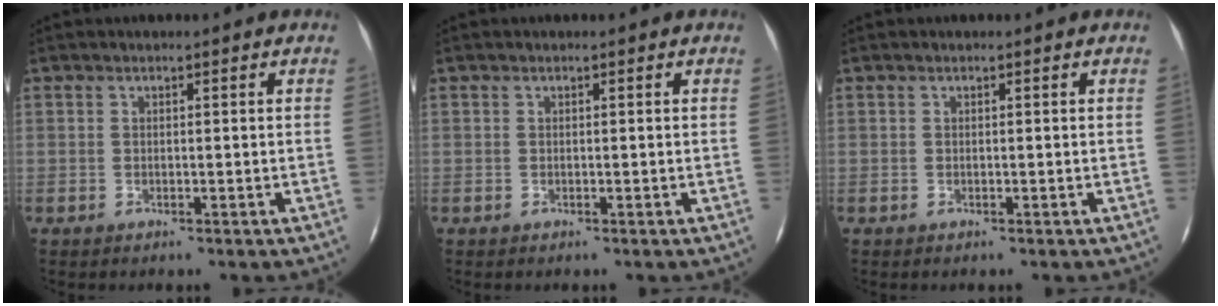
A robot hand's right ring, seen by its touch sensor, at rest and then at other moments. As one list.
[{"total": 0.0}, {"total": 0.0}]